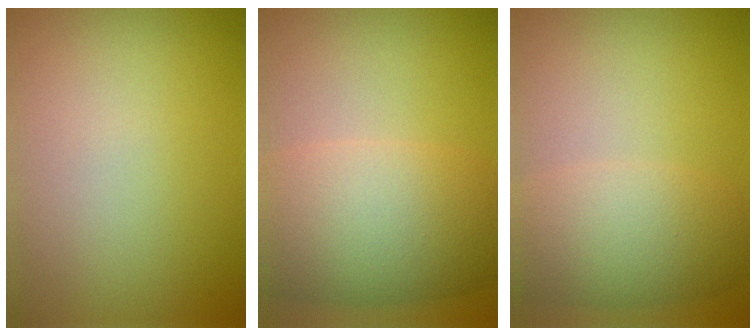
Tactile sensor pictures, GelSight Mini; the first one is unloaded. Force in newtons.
{"total": 9.5, "press": 9.5, "slide": 0.3}
{"total": 5.6, "press": 5.5, "slide": 0.4}